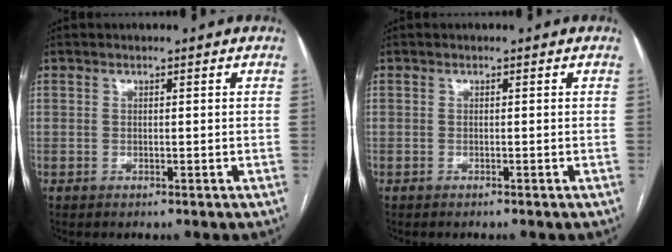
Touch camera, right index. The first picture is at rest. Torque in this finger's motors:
{"motor_torque": [-0.10, -0.04, -0.01, 0.00]}